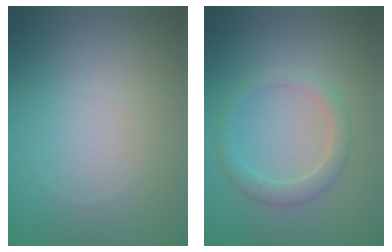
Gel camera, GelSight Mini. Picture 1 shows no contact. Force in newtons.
{"total": 2.4, "press": 2.4, "slide": 0.2}